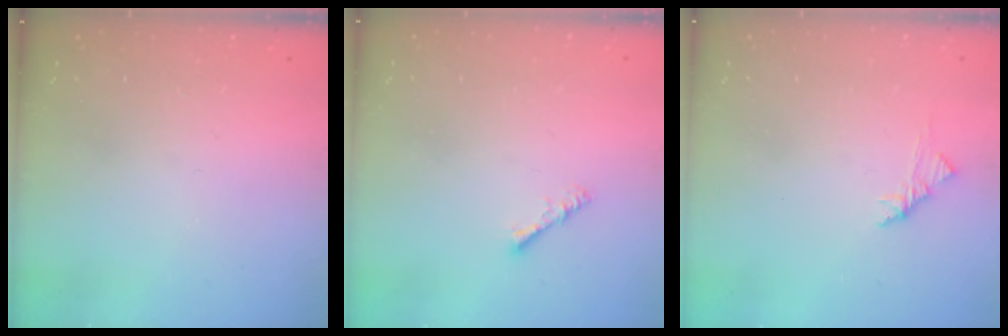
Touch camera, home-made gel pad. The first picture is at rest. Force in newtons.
{"total": 2.4, "press": 2.4, "slide": 0.3}
{"total": 3.3, "press": 3.2, "slide": 0.8}